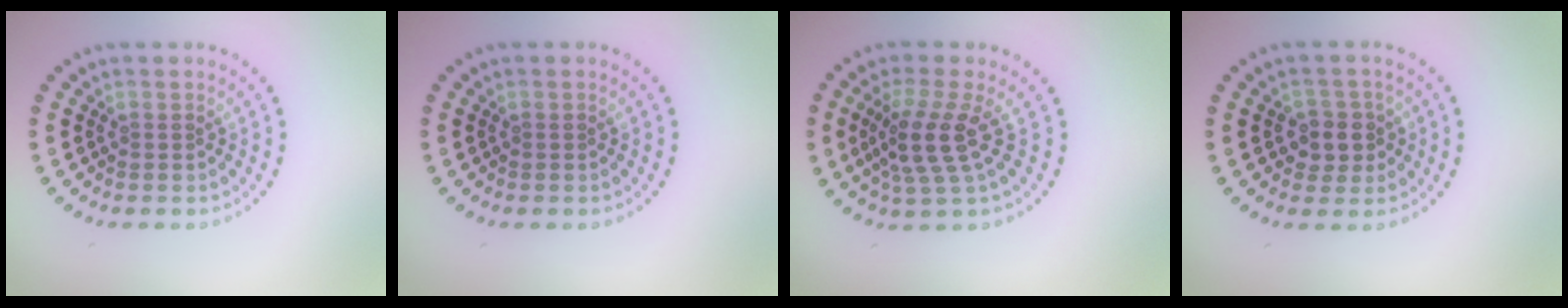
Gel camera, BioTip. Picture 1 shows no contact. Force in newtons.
{"total": 0.0}
{"total": 3.9, "press": 2.9, "slide": 2.6}
{"total": 2.5, "press": 2.3, "slide": 0.9}